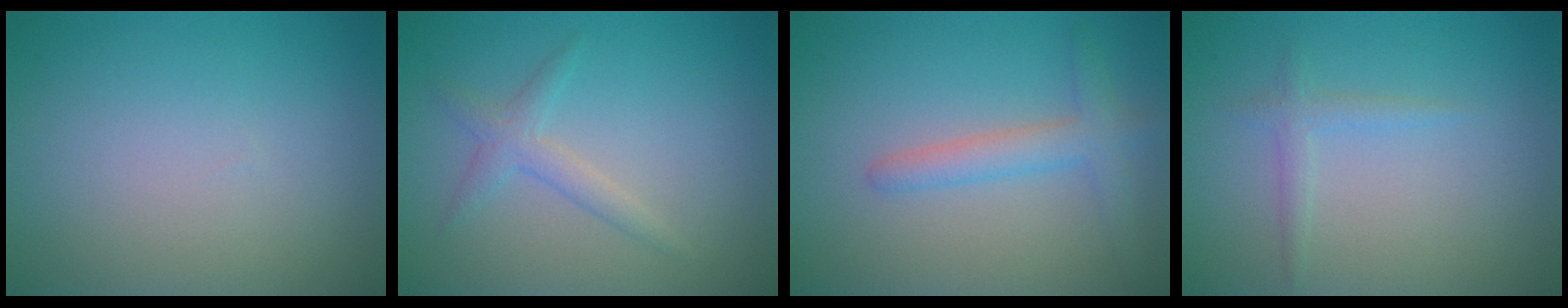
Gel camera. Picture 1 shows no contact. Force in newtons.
{"total": 1.8, "press": 1.8, "slide": 0.1}
{"total": 2.6, "press": 2.6, "slide": 0.1}
{"total": 1.4, "press": 1.4, "slide": 0.1}